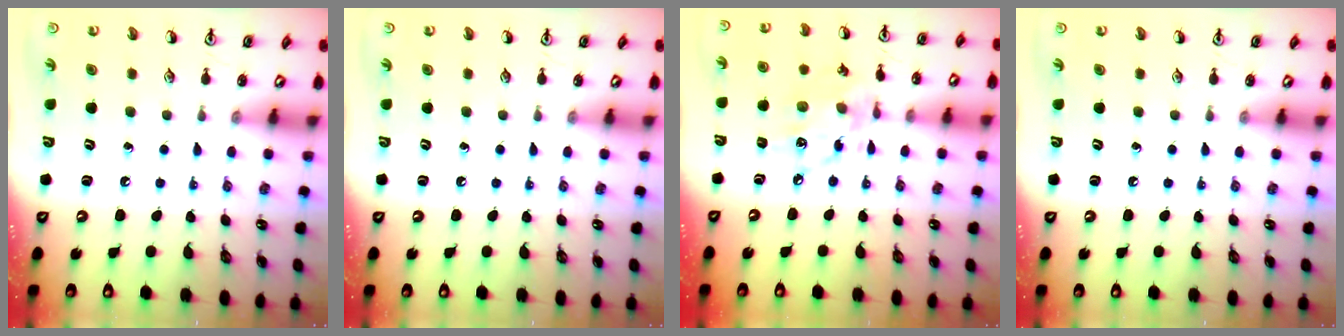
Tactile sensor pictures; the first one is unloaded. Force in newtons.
{"total": 0.0}
{"total": 10.4, "press": 10.4, "slide": 0.6}
{"total": 0.0}